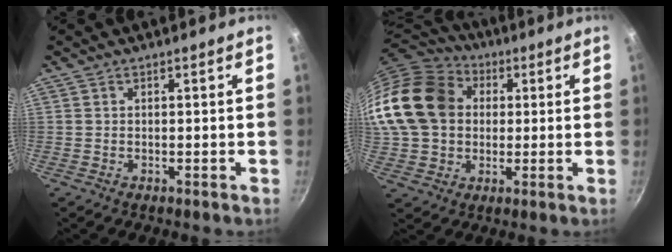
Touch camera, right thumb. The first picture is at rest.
{"total": 20.6, "force": [3.4, 16.3, 12.1], "torque": [-0.218, 0.033, 0.057]}